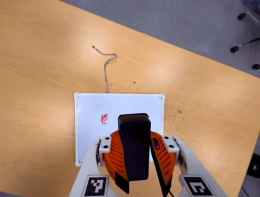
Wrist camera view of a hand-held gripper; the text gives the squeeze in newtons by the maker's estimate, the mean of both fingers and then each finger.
{"total": 11.0, "left": 10.6, "right": 11.4}